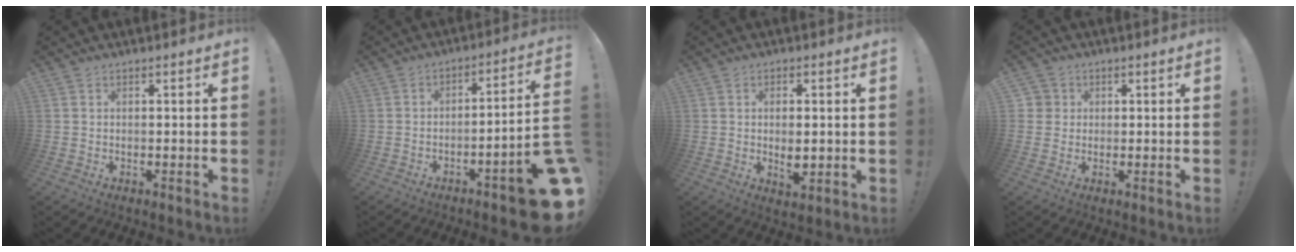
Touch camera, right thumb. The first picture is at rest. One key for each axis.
{"total": 12.1, "fx": -6.9, "fy": 1.2, "fz": 9.8, "tx": -0.113, "ty": 0.027, "tz": -0.112}
{"total": 4.8, "fx": -0.2, "fy": 2.2, "fz": 4.3, "tx": -0.062, "ty": -0.005, "tz": -0.004}
{"total": 2.5, "fx": 0.4, "fy": 2.4, "fz": 0.2, "tx": -0.008, "ty": 0.006, "tz": 0.008}